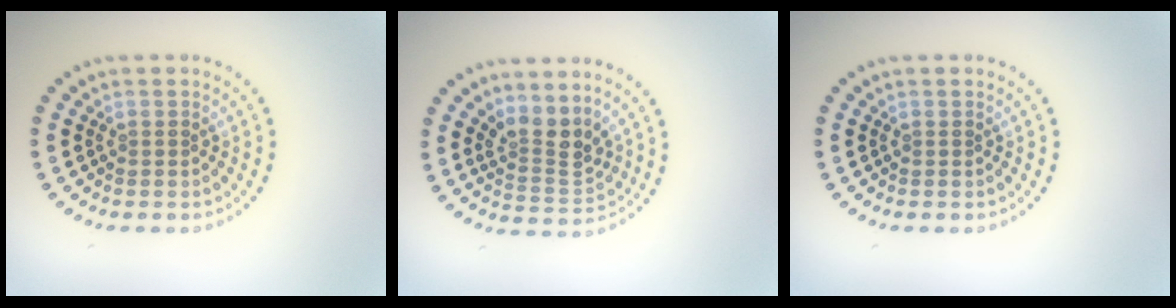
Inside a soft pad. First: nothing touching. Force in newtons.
{"total": 3.3, "press": 2.7, "slide": 1.9}
{"total": 0.0}